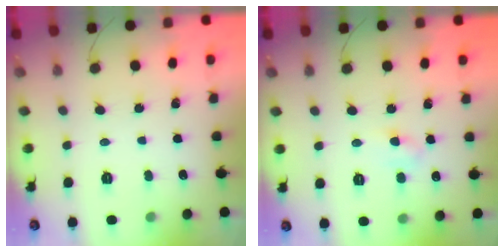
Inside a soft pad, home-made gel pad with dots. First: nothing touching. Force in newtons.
{"total": 3.9, "press": 3.7, "slide": 1.1}